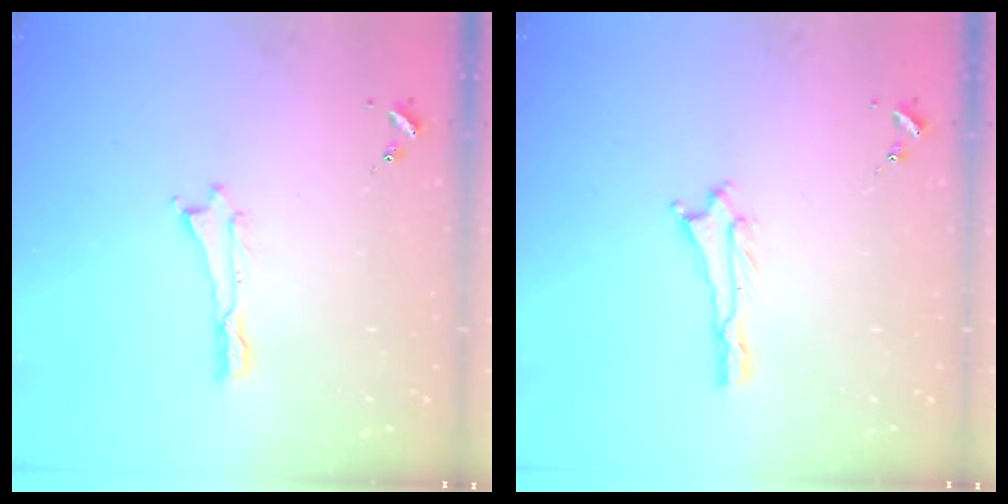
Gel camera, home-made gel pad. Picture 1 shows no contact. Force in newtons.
{"total": 0.0}